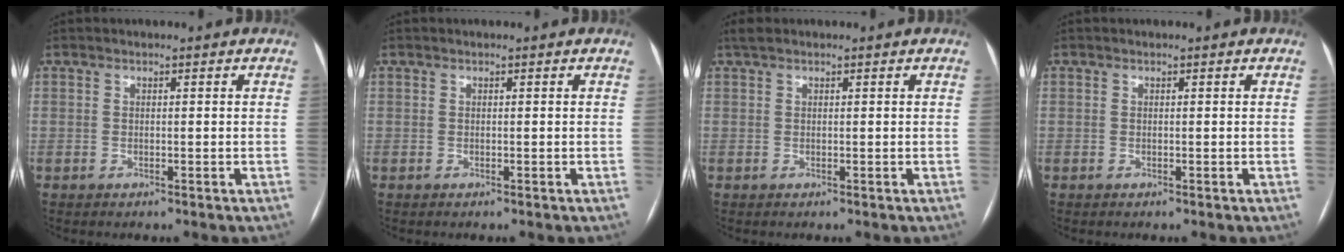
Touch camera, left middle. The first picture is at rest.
{"total": 0.0}
{"total": 1.3, "force": [1.0, 0.4, 0.7], "torque": [-0.018, 0.020, 0.020]}
{"total": 0.0}